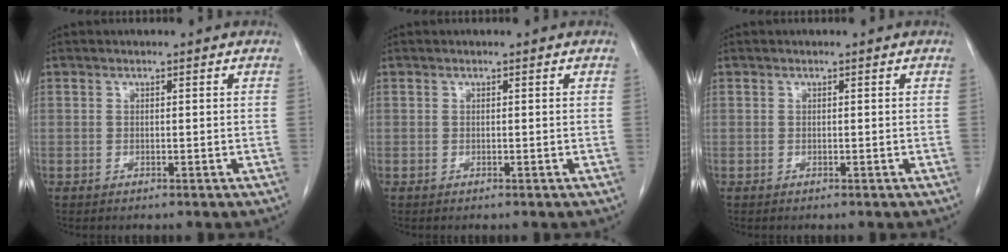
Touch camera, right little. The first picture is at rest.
{"total": 0.0}
{"total": 0.0}